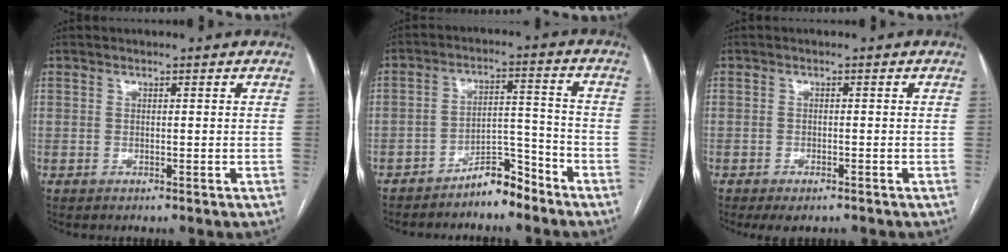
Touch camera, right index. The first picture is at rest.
{"total": 6.1, "force": [-5.3, 1.7, 2.5], "torque": [-0.033, 0.019, -0.091]}
{"total": 2.9, "force": [-2.2, 1.0, 1.6], "torque": [-0.023, -0.005, -0.028]}